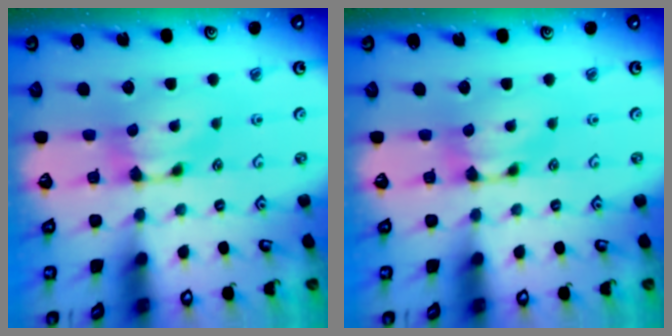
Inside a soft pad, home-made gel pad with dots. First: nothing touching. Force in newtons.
{"total": 0.0}